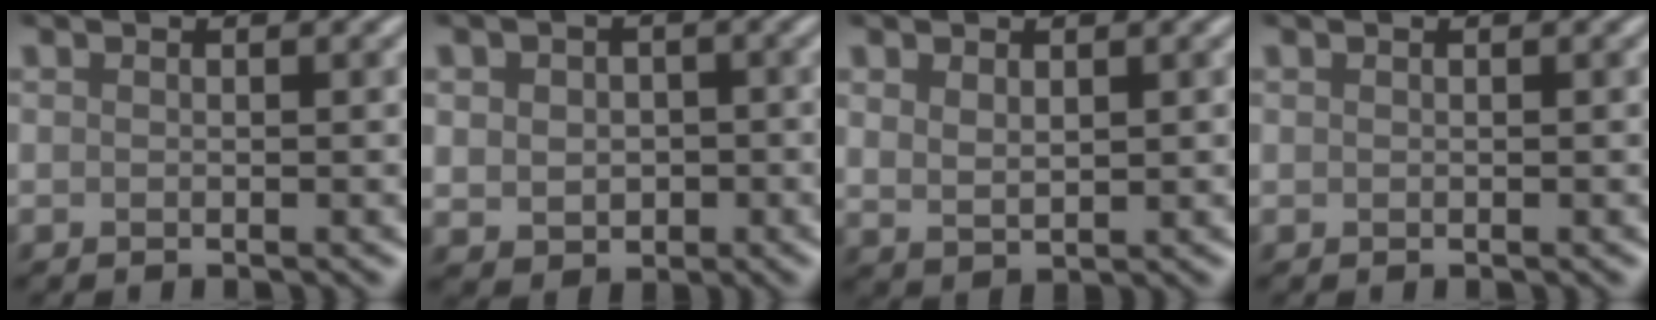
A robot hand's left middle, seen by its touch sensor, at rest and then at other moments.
{"total": 3.6, "force": [0.0, 3.0, 1.8], "torque": [-0.029, -0.003, -0.001]}
{"total": 2.0, "force": [0.9, 1.2, 1.3], "torque": [-0.028, -0.005, 0.024]}
{"total": 0.0}